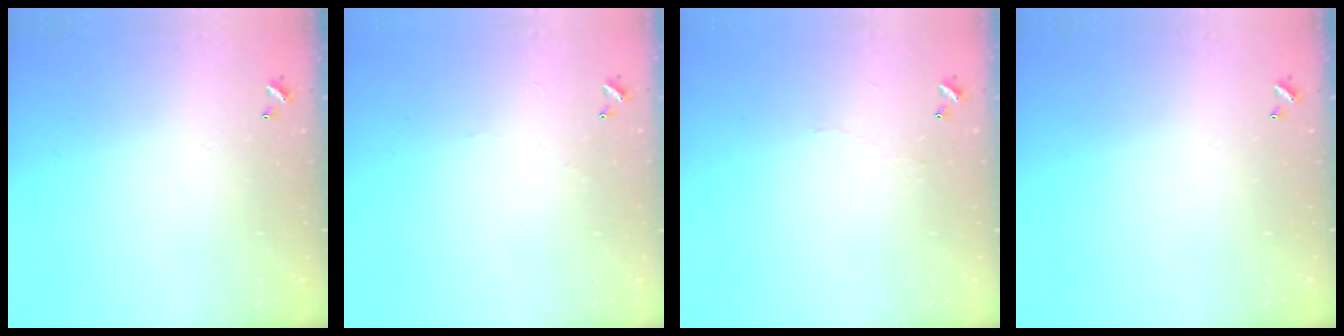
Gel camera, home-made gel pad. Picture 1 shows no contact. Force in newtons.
{"total": 0.8, "press": 0.7, "slide": 0.5}
{"total": 2.8, "press": 2.8, "slide": 0.5}
{"total": 0.0}